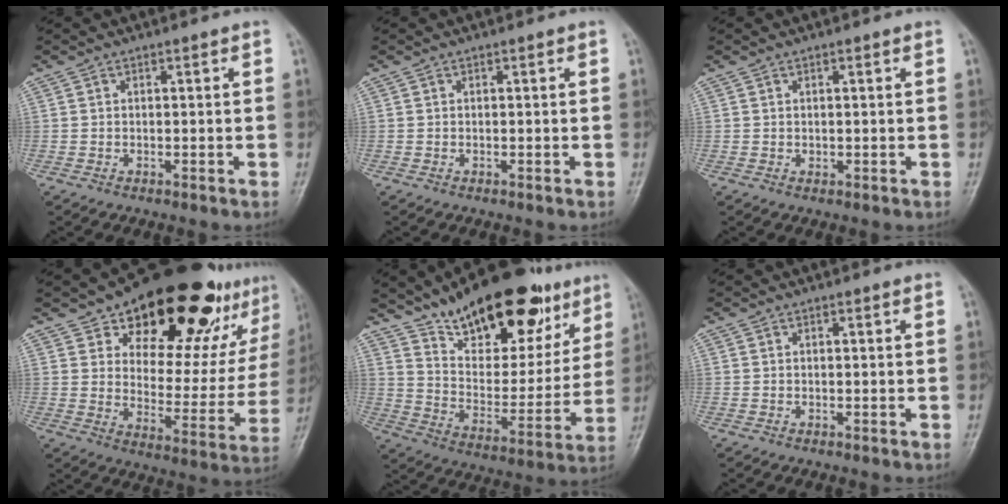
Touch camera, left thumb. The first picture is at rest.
{"total": 0.0}
{"total": 0.8, "force": [0.3, 0.5, 0.6], "torque": [-0.005, -0.001, 0.006]}
{"total": 28.6, "force": [18.4, 13.1, 17.5], "torque": [-0.208, -0.071, 0.262]}
{"total": 23.9, "force": [15.9, 9.8, 15.0], "torque": [-0.189, -0.061, 0.260]}
{"total": 0.0}